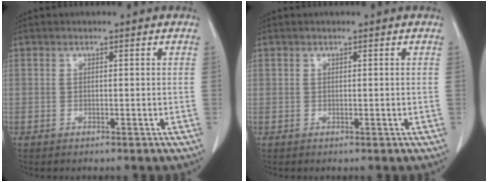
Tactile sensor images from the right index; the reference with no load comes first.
{"total": 0.0}